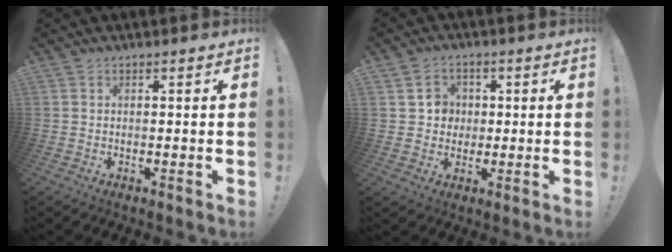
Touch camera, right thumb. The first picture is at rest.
{"total": 6.8, "force": [1.5, 6.5, 1.7], "torque": [-0.020, -0.004, 0.030]}